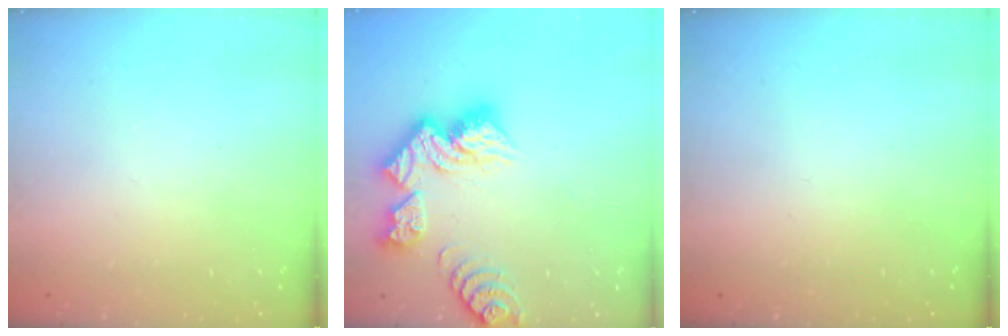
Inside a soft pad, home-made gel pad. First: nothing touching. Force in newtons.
{"total": 15.7, "press": 15.6, "slide": 1.7}
{"total": 0.0}